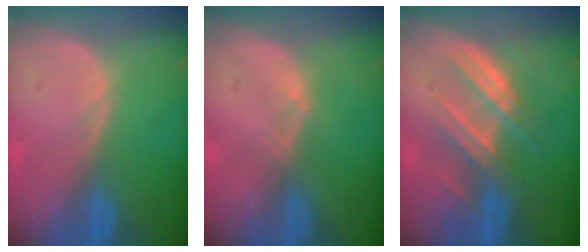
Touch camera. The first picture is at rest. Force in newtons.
{"total": 0.6, "press": 0.5, "slide": 0.2}
{"total": 7.3, "press": 7.0, "slide": 1.9}